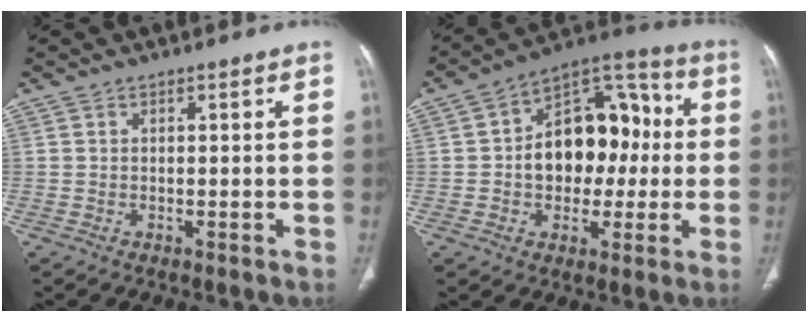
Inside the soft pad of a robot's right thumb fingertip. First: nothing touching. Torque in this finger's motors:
{"motor_torque": [0.62, 2.71, 1.08, -0.07, 0.08]}